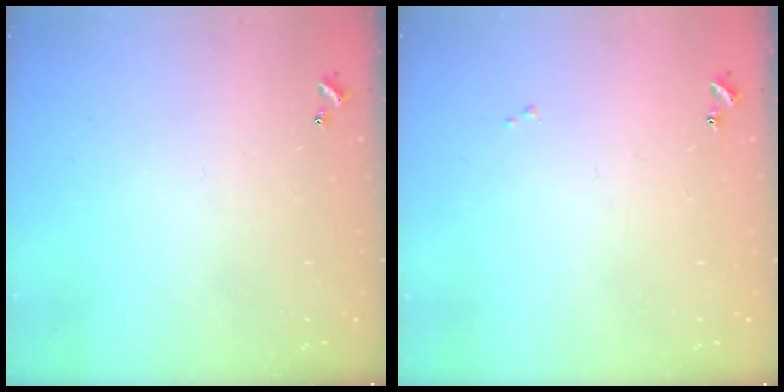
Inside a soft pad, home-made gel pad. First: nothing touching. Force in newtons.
{"total": 0.0}